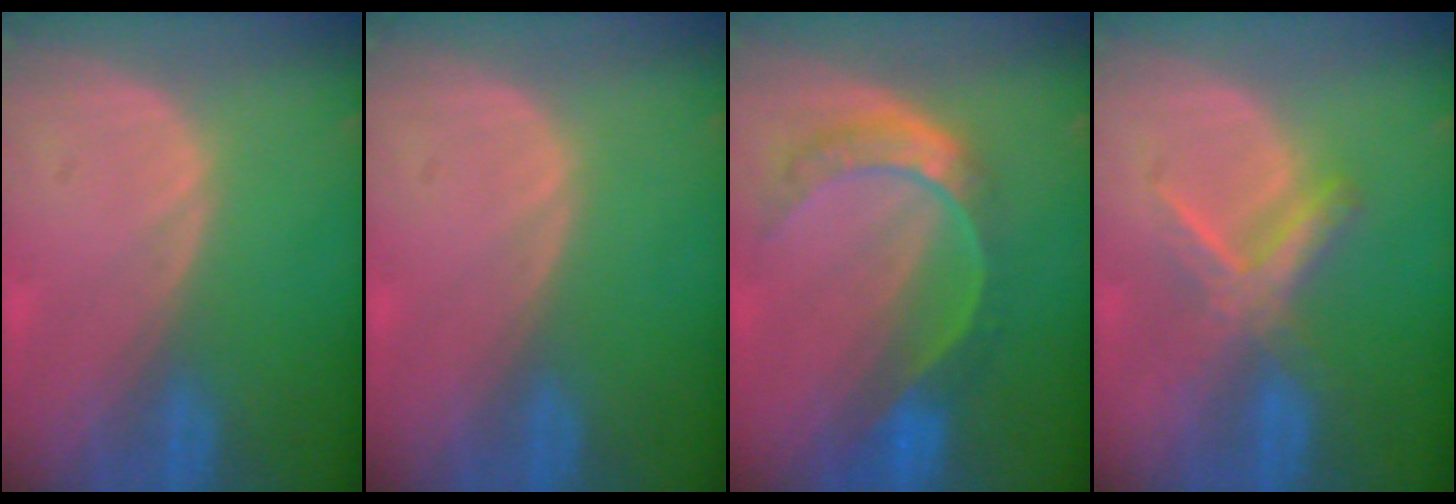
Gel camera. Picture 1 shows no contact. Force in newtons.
{"total": 0.0}
{"total": 7.8, "press": 6.6, "slide": 4.3}
{"total": 5.5, "press": 5.5, "slide": 0.7}